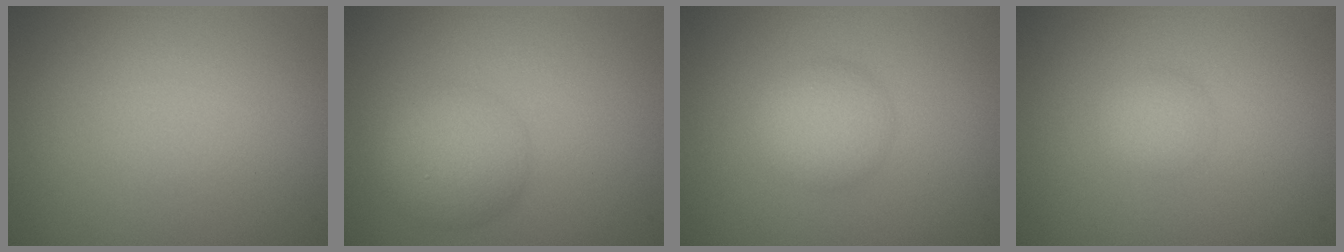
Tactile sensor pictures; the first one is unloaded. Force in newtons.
{"total": 3.9, "press": 3.9, "slide": 0.1}
{"total": 2.9, "press": 2.9, "slide": 0.1}
{"total": 1.5, "press": 1.5, "slide": 0.1}